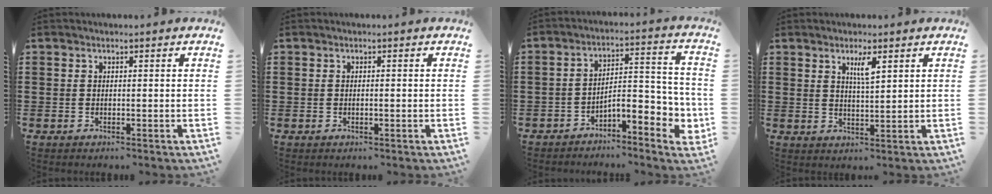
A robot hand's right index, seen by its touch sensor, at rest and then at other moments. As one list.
[{"total": 0.6, "force": [-0.1, 0.1, 0.5], "torque": [-0.011, -0.003, -0.002]}, {"total": 6.2, "force": [-3.6, 2.2, 4.6], "torque": [-0.064, -0.014, -0.071]}, {"total": 3.2, "force": [1.7, 0.6, 2.6], "torque": [-0.048, 0.000, 0.026]}]